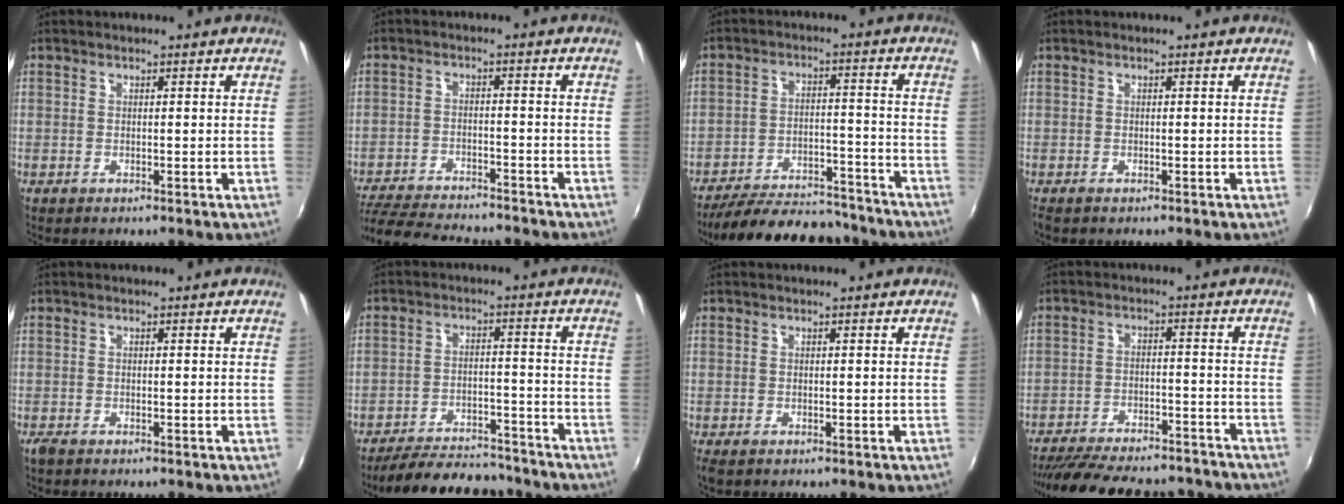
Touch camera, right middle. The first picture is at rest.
{"total": 14.6, "force": [-12.9, 2.7, 6.2], "torque": [-0.139, -0.025, -0.205]}
{"total": 18.7, "force": [-16.5, 5.4, 7.0], "torque": [-0.140, 0.005, -0.225]}
{"total": 0.8, "force": [-0.6, 0.3, 0.3], "torque": [-0.009, -0.005, -0.012]}
{"total": 1.1, "force": [-0.8, 0.3, 0.6], "torque": [-0.012, -0.004, -0.017]}
{"total": 13.8, "force": [-12.3, 3.8, 4.8], "torque": [-0.111, 0.007, -0.175]}
{"total": 0.9, "force": [-0.5, 0.5, 0.6], "torque": [-0.013, -0.005, -0.008]}
{"total": 22.7, "force": [-19.9, 6.4, 9.0], "torque": [-0.183, -0.004, -0.263]}